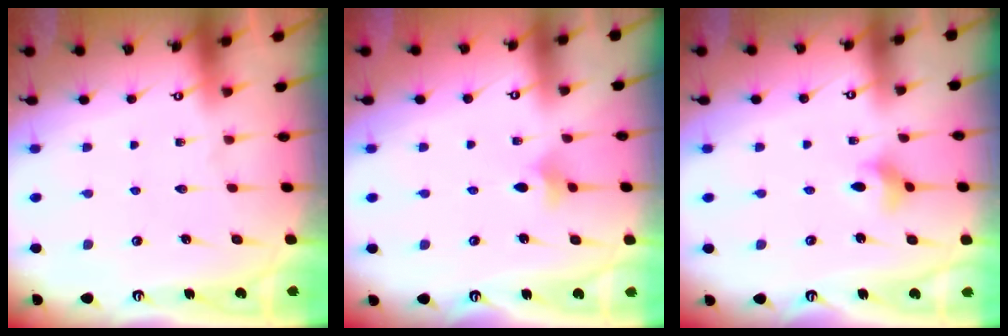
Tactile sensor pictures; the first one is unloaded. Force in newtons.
{"total": 4.2, "press": 4.1, "slide": 1.0}
{"total": 3.7, "press": 3.6, "slide": 0.7}